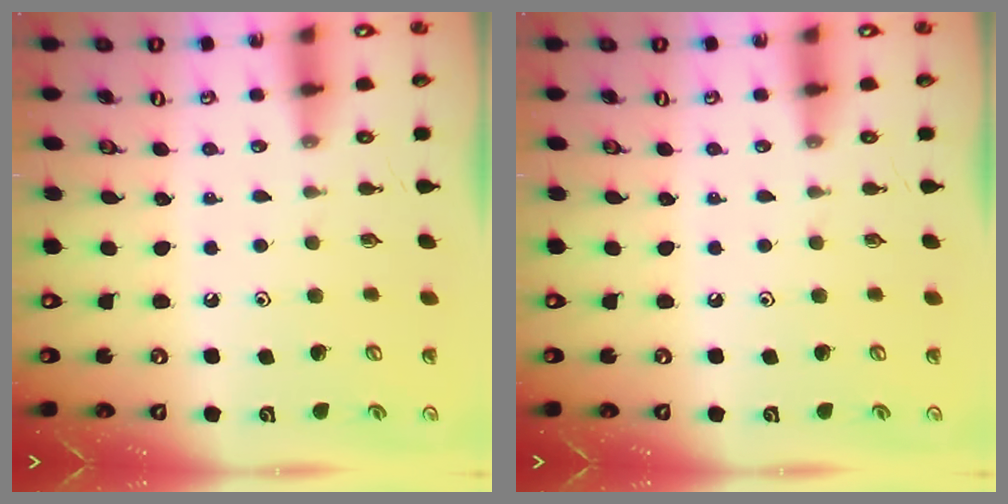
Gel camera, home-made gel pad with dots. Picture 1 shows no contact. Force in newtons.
{"total": 0.0}